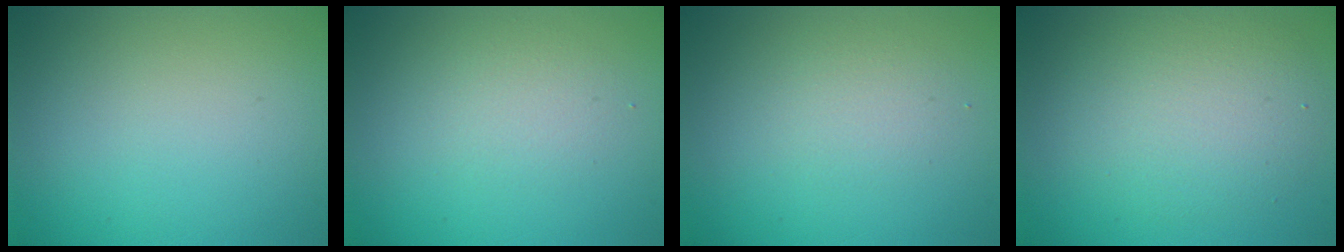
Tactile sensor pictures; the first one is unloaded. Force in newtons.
{"total": 1.9, "press": 1.9, "slide": 0.1}
{"total": 1.7, "press": 1.7, "slide": 0.1}
{"total": 4.9, "press": 4.9, "slide": 0.4}